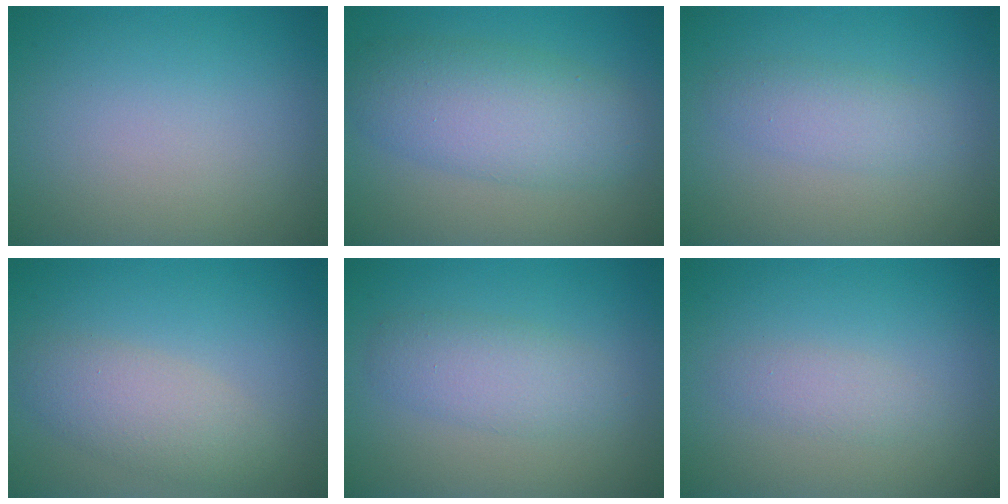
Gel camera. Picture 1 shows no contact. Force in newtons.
{"total": 6.0, "press": 6.0, "slide": 0.2}
{"total": 2.2, "press": 2.2, "slide": 0.2}
{"total": 3.5, "press": 3.5, "slide": 0.2}
{"total": 3.0, "press": 3.0, "slide": 0.1}
{"total": 1.4, "press": 1.4, "slide": 0.1}